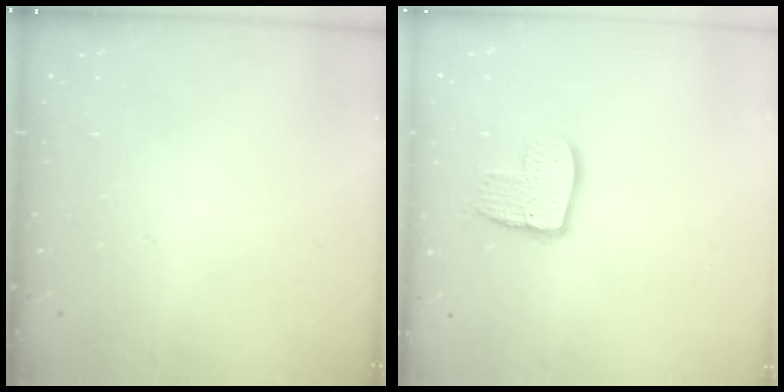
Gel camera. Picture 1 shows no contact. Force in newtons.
{"total": 10.9, "press": 10.9, "slide": 0.9}